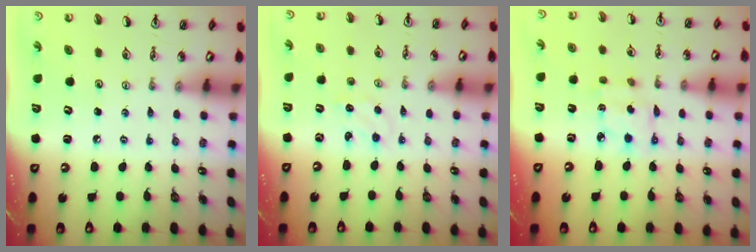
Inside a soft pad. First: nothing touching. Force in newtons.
{"total": 2.3, "press": 2.3, "slide": 0.2}
{"total": 4.4, "press": 4.4, "slide": 0.2}